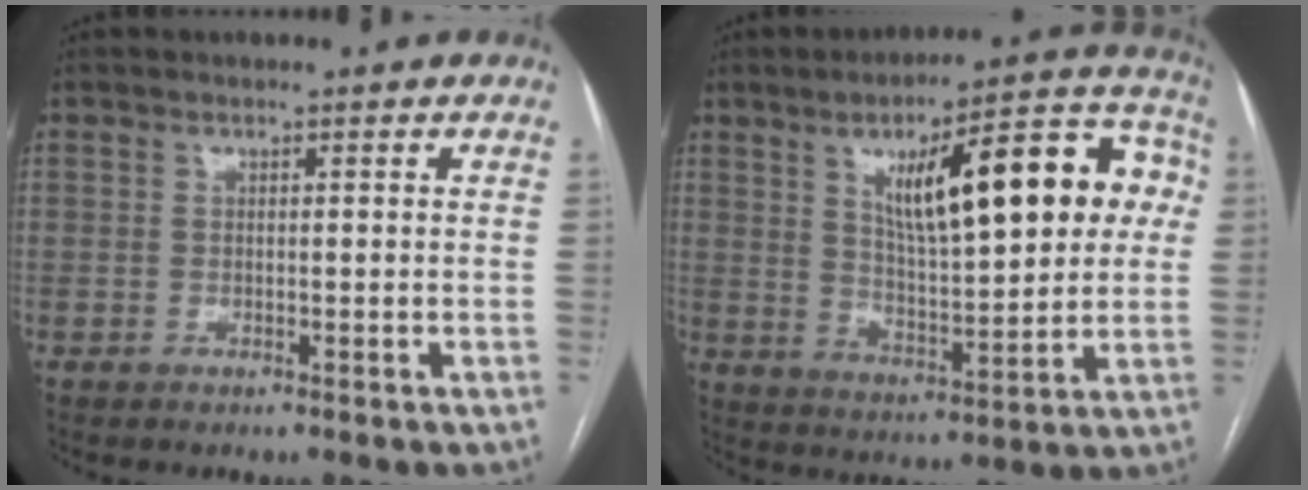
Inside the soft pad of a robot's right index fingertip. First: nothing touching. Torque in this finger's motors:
{"motor_torque": [1.33, 0.81, 0.54, 0.21]}